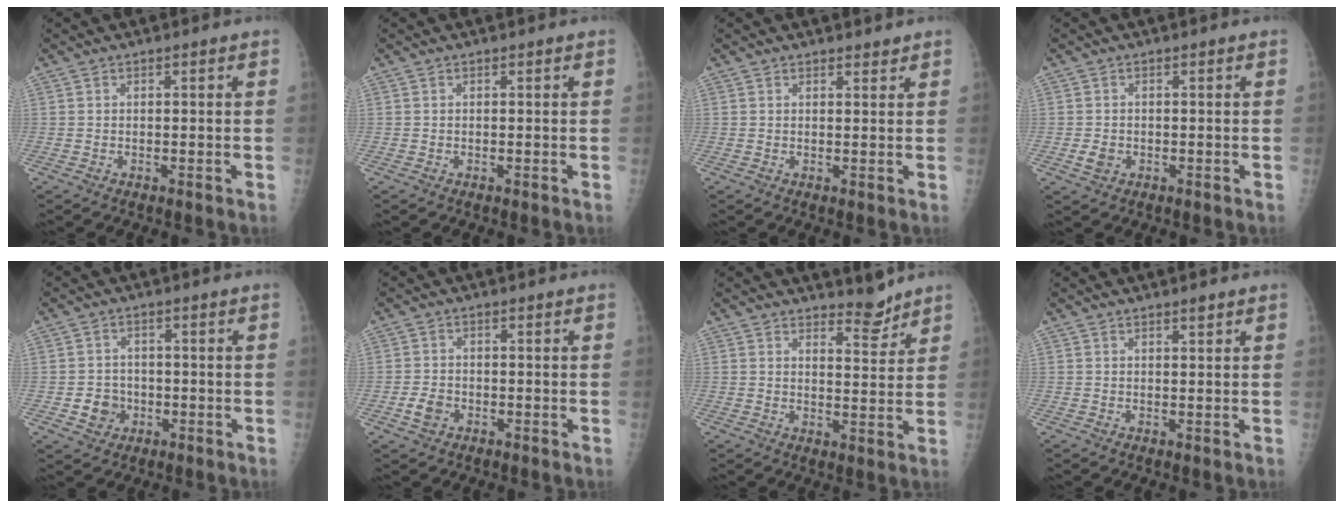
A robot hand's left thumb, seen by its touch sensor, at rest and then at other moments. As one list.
[{"total": 0.0}, {"total": 1.4, "force": [1.3, 0.5, 0.2], "torque": [0.006, -0.010, 0.017]}, {"total": 2.2, "force": [-0.5, 1.8, 1.2], "torque": [-0.018, 0.000, -0.005]}, {"total": 4.4, "force": [-1.2, 4.0, 1.4], "torque": [-0.003, 0.008, -0.016]}, {"total": 3.0, "force": [-1.2, 2.3, 1.6], "torque": [-0.025, 0.005, -0.020]}, {"total": 4.4, "force": [4.1, 1.2, 1.1], "torque": [0.000, -0.039, 0.065]}, {"total": 1.1, "force": [0.9, 0.2, 0.7], "torque": [-0.008, -0.006, 0.016]}]